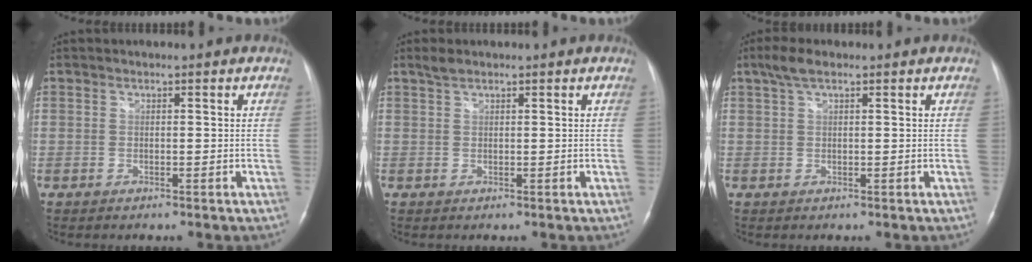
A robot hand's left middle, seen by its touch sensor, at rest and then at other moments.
{"total": 1.4, "force": [1.1, 0.5, 0.6], "torque": [-0.015, 0.010, 0.023]}
{"total": 3.1, "force": [2.0, 0.9, 2.2], "torque": [-0.049, 0.018, 0.040]}